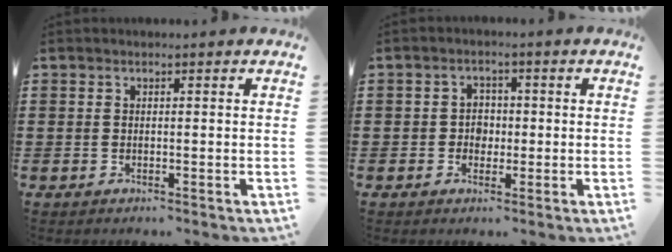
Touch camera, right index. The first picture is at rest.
{"total": 2.5, "force": [-0.3, 2.2, 1.0], "torque": [-0.027, 0.009, -0.011]}